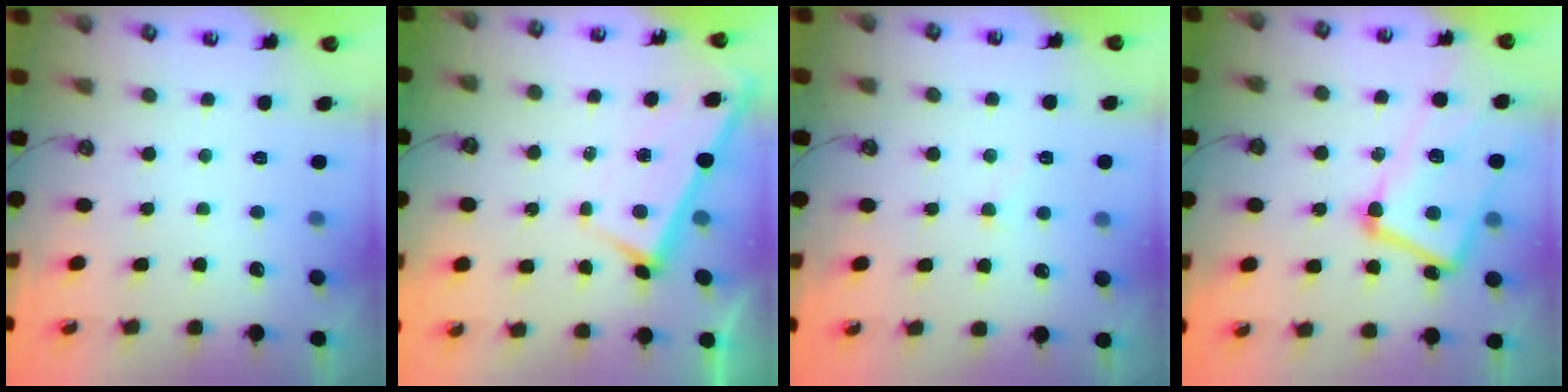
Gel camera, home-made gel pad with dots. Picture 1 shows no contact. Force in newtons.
{"total": 2.6, "press": 2.6, "slide": 0.1}
{"total": 4.9, "press": 4.9, "slide": 0.6}
{"total": 12.9, "press": 12.7, "slide": 2.1}